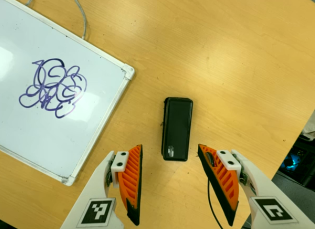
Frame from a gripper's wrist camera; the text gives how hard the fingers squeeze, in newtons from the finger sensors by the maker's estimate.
{"total": 0.0}